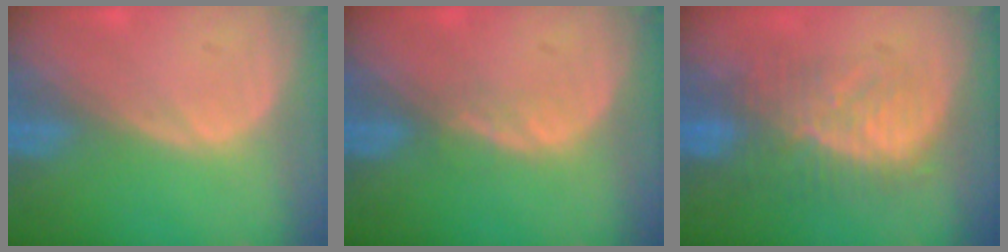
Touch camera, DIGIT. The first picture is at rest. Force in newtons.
{"total": 1.5, "press": 1.5, "slide": 0.2}
{"total": 8.9, "press": 8.5, "slide": 2.4}